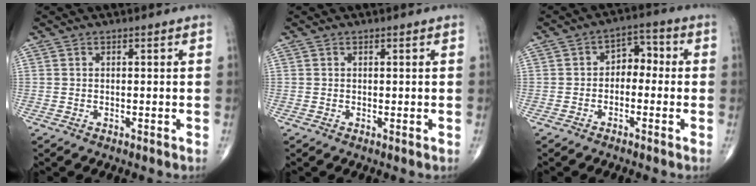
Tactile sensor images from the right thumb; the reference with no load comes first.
{"total": 0.0}
{"total": 5.2, "force": [-0.8, 3.7, 3.6], "torque": [-0.028, 0.030, -0.028]}